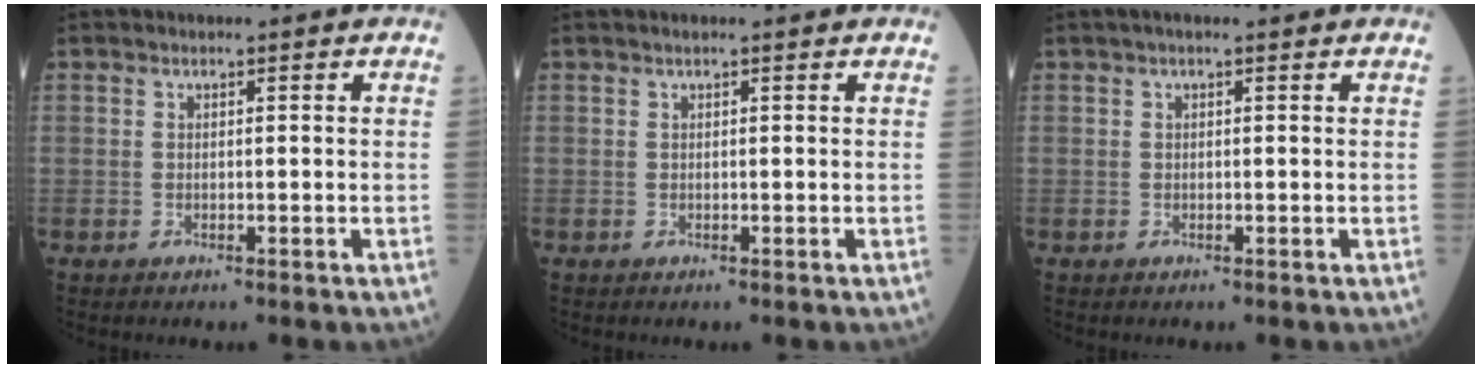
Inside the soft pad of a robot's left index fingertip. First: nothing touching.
{"total": 1.2, "force": [0.9, 0.2, 0.7], "torque": [-0.013, 0.012, 0.013]}
{"total": 2.4, "force": [1.7, 0.5, 1.6], "torque": [-0.023, 0.019, 0.022]}